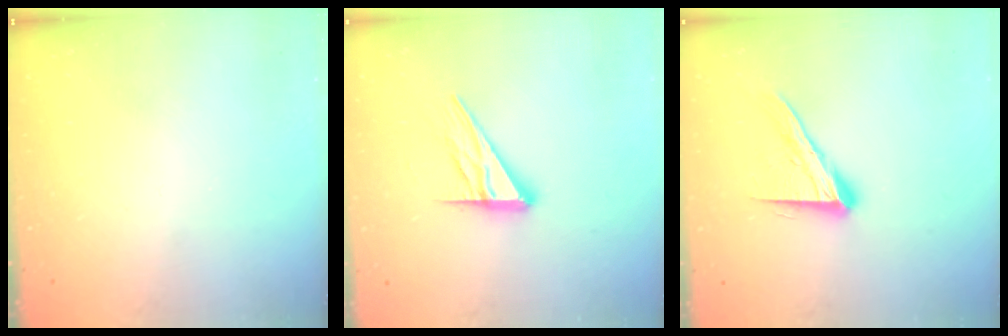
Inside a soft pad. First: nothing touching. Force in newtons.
{"total": 12.6, "press": 12.5, "slide": 1.1}
{"total": 14.2, "press": 14.1, "slide": 1.1}